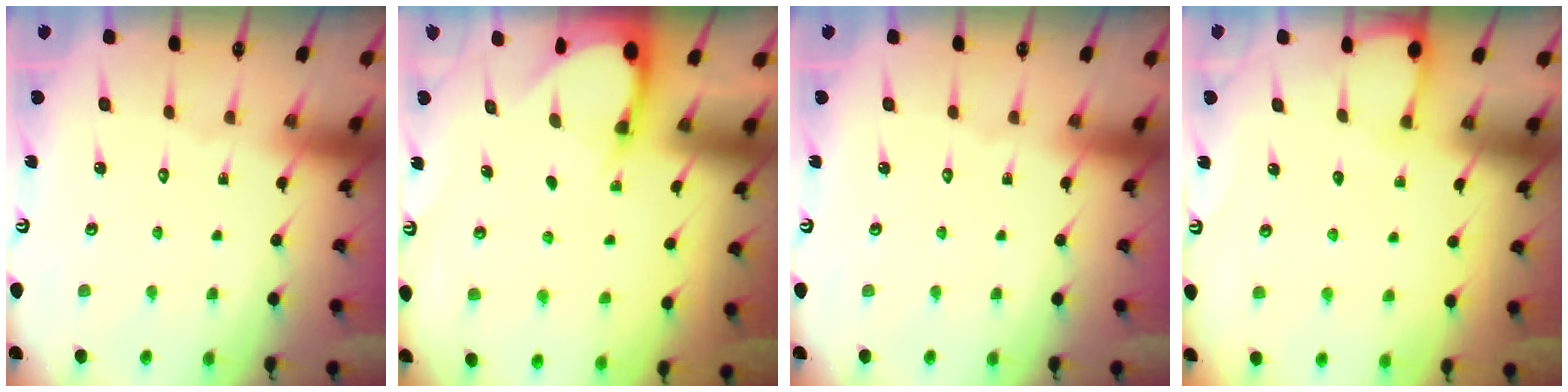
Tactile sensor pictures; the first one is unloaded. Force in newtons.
{"total": 3.5, "press": 3.5, "slide": 0.2}
{"total": 0.0}
{"total": 2.2, "press": 2.2, "slide": 0.4}